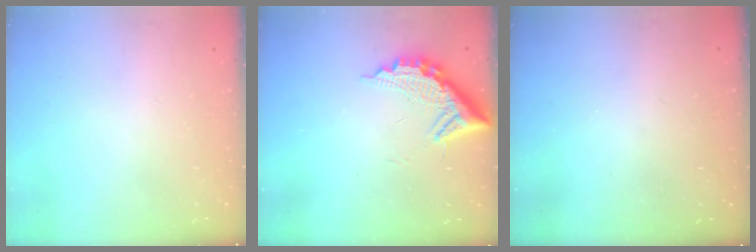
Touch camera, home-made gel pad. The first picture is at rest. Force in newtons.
{"total": 11.8, "press": 11.8, "slide": 1.0}
{"total": 3.1, "press": 3.1, "slide": 0.1}